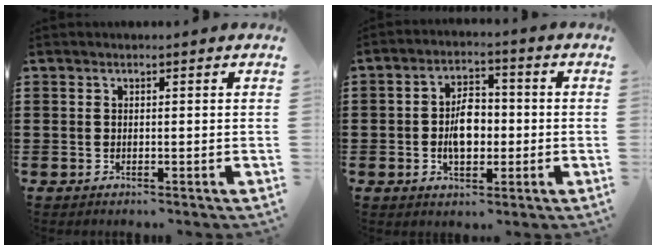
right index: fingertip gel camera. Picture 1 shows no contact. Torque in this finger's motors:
{"motor_torque": [2.14, 0.00, 0.87, 0.21]}